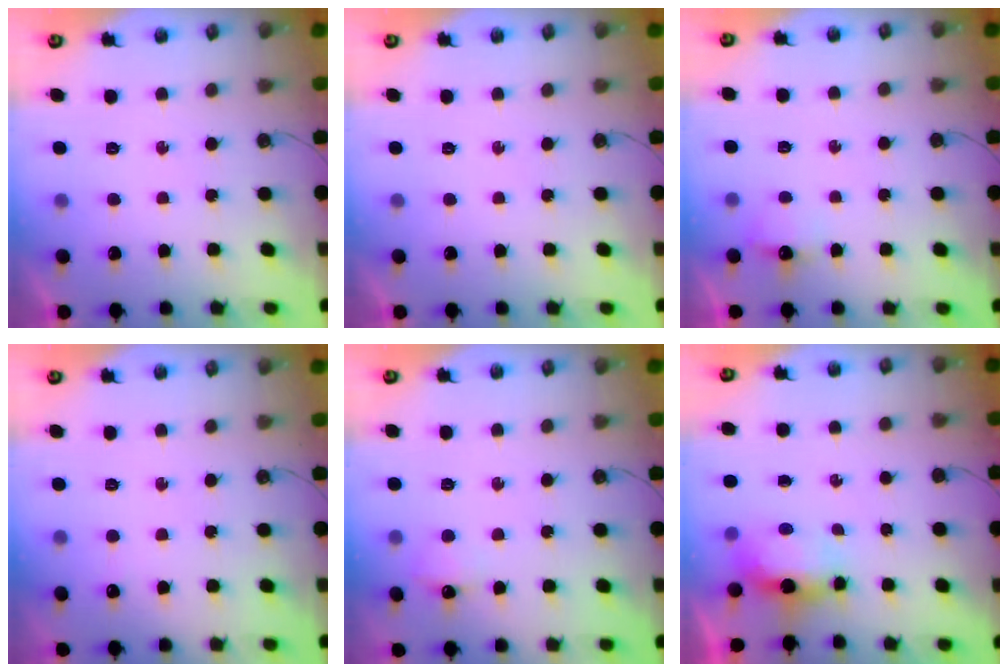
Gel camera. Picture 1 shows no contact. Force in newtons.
{"total": 0.0}
{"total": 4.6, "press": 4.5, "slide": 0.6}
{"total": 12.4, "press": 2.6, "slide": 12.1}
{"total": 5.5, "press": 5.4, "slide": 0.9}
{"total": 6.1, "press": 6.0, "slide": 0.5}